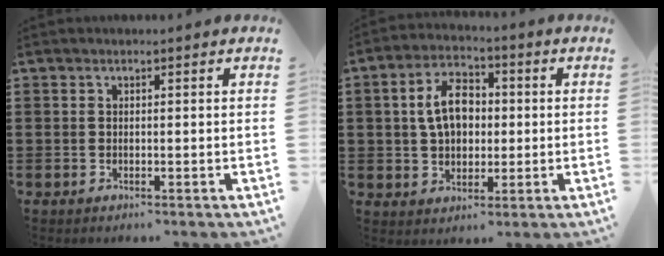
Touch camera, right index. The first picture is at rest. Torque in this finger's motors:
{"motor_torque": [1.79, 0.35, 0.81, 0.14]}